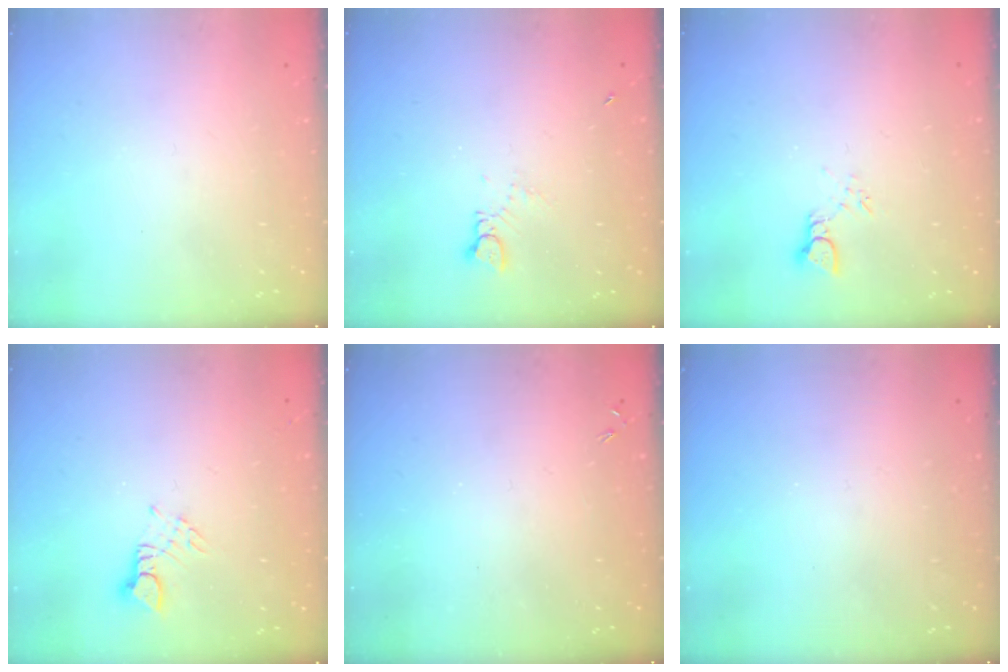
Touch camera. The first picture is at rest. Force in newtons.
{"total": 1.5, "press": 1.4, "slide": 0.2}
{"total": 2.2, "press": 2.2, "slide": 0.1}
{"total": 3.1, "press": 3.0, "slide": 0.4}
{"total": 0.0}
{"total": 0.0}